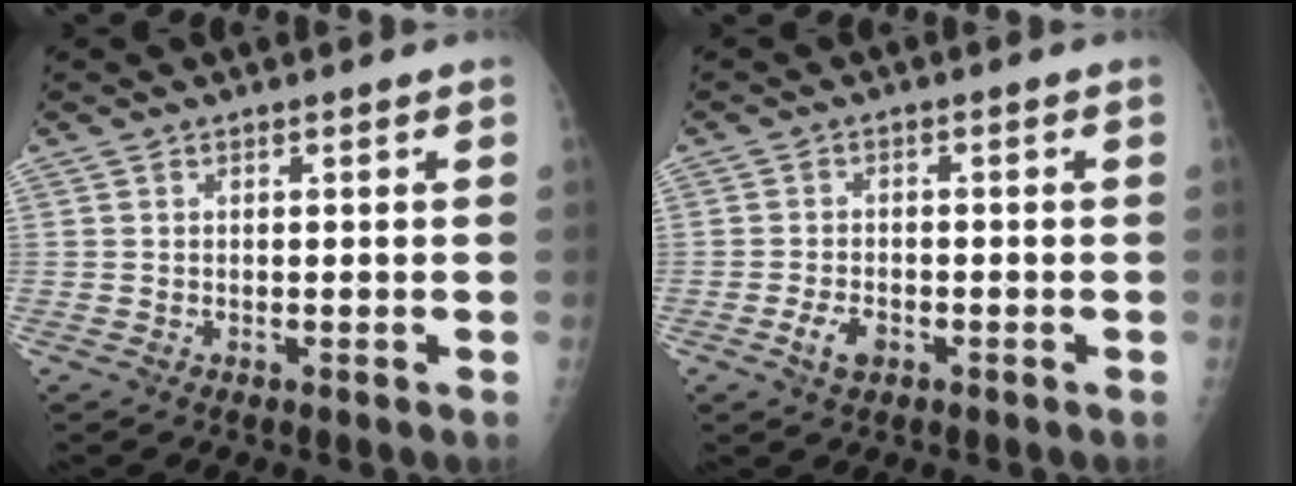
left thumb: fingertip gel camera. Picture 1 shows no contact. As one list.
[{"total": 3.6, "force": [-1.8, 2.2, 2.3], "torque": [-0.040, 0.008, -0.030]}]